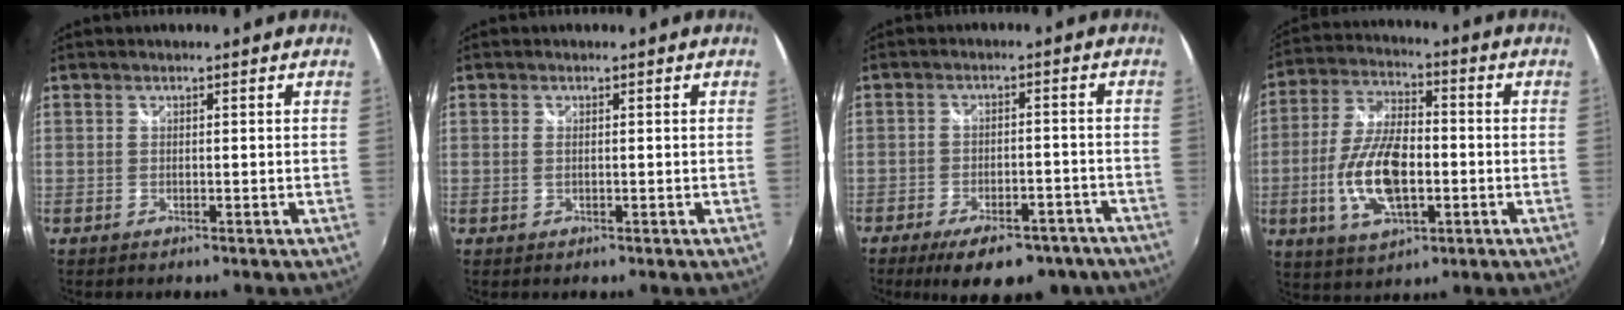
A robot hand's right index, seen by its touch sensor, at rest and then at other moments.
{"total": 0.8, "force": [0.1, 0.4, 0.7], "torque": [-0.016, -0.001, 0.000]}
{"total": 15.4, "force": [-11.5, 6.3, 8.1], "torque": [-0.154, -0.010, -0.149]}
{"total": 14.5, "force": [-3.2, 6.8, 12.4], "torque": [-0.256, -0.002, -0.055]}